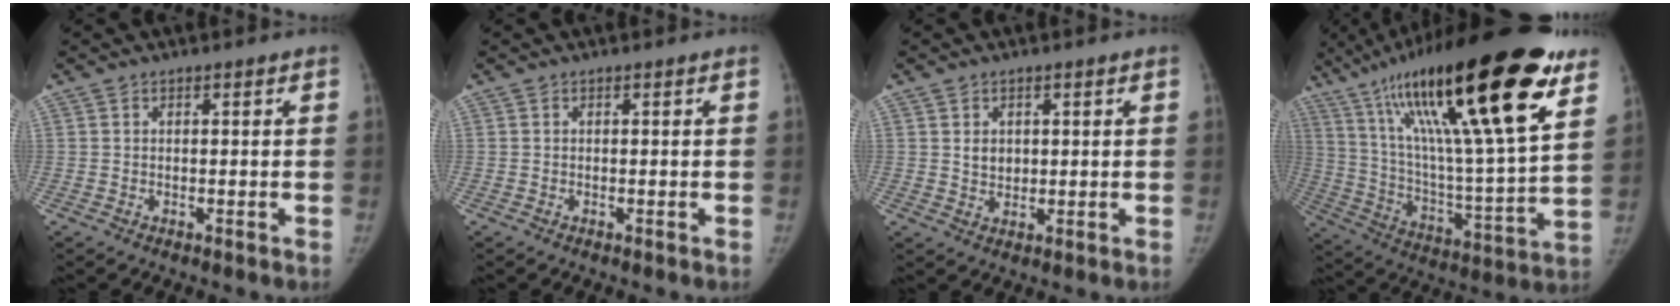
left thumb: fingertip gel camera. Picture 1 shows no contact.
{"total": 0.0}
{"total": 2.9, "force": [0.9, 2.4, 1.4], "torque": [-0.009, -0.008, 0.022]}
{"total": 34.8, "force": [19.7, 7.0, 27.8], "torque": [-0.460, -0.044, 0.331]}